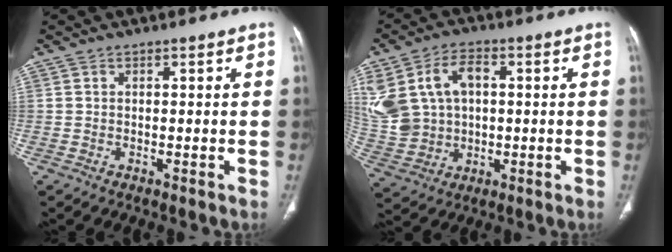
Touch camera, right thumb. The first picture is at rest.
{"total": 17.3, "force": [3.3, 13.0, 10.9], "torque": [-0.242, 0.022, 0.081]}